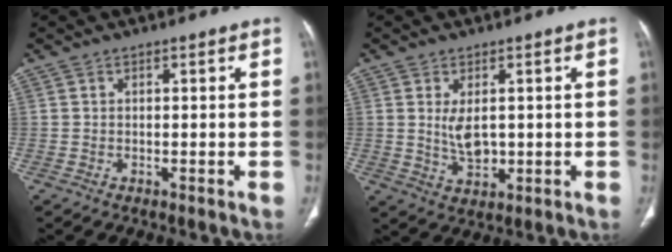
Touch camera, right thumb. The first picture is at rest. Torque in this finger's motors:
{"motor_torque": [-0.39, 0.24, -0.03, 0.44, -0.02]}